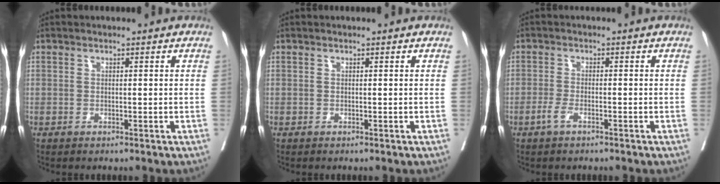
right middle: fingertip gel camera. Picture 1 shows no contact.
{"total": 0.0}
{"total": 2.0, "force": [-1.2, 0.6, 1.5], "torque": [-0.037, -0.001, -0.025]}